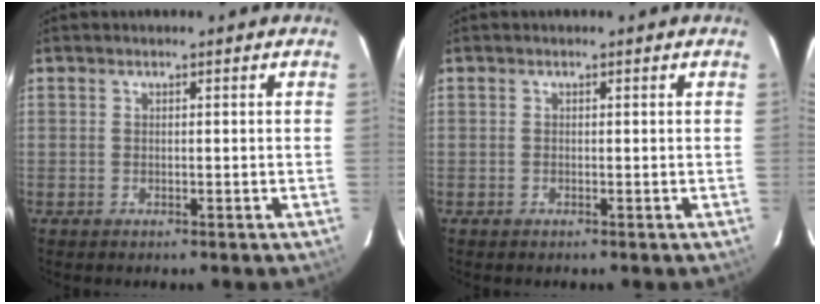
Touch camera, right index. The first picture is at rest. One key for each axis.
{"total": 0.0}